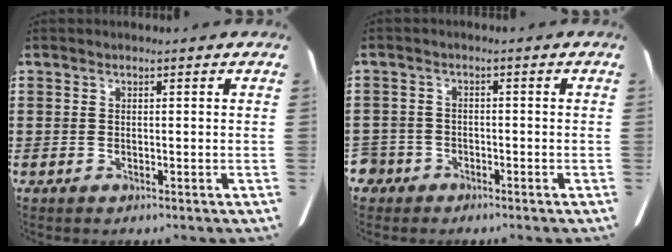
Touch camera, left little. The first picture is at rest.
{"total": 2.4, "force": [-1.9, 1.4, 0.4], "torque": [-0.021, -0.003, -0.044]}